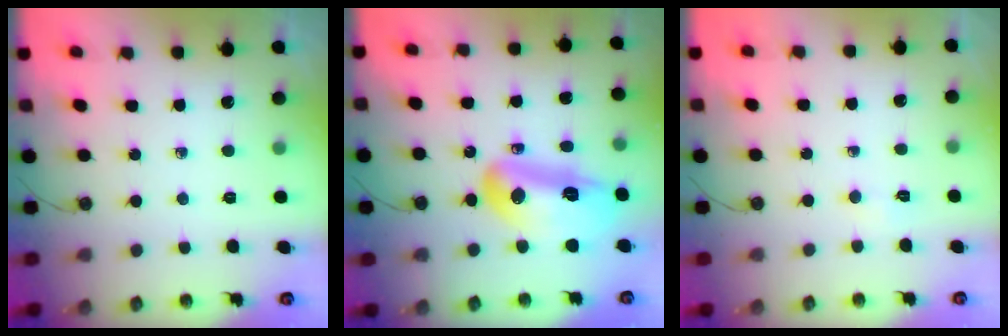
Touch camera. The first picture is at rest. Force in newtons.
{"total": 17.1, "press": 15.9, "slide": 6.4}
{"total": 2.8, "press": 2.8, "slide": 0.4}